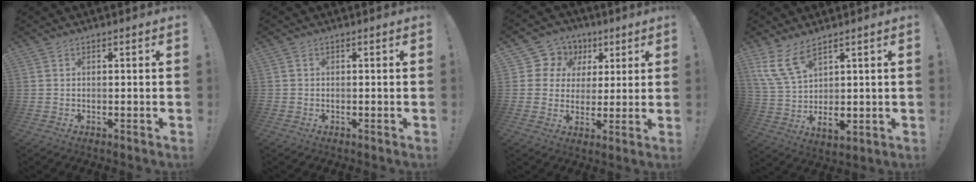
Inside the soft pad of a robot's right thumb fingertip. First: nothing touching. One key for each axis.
{"total": 0.6, "fx": -0.2, "fy": 0.6, "fz": 0.1, "tx": -0.003, "ty": 0.002, "tz": -0.004}
{"total": 9.5, "fx": 3.4, "fy": 8.6, "fz": 2.4, "tx": -0.033, "ty": -0.020, "tz": 0.070}
{"total": 10.6, "fx": 5.1, "fy": 4.8, "fz": 8.0, "tx": -0.165, "ty": -0.034, "tz": 0.100}